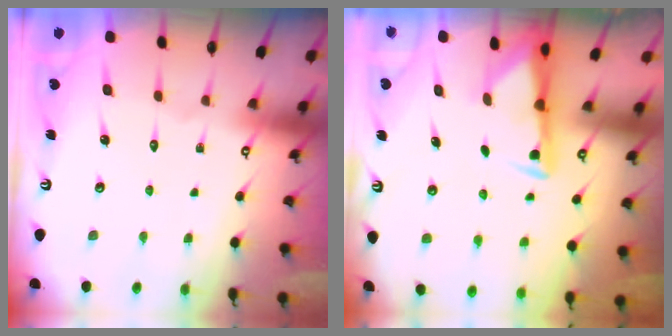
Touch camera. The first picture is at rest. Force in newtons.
{"total": 2.8, "press": 2.7, "slide": 0.5}